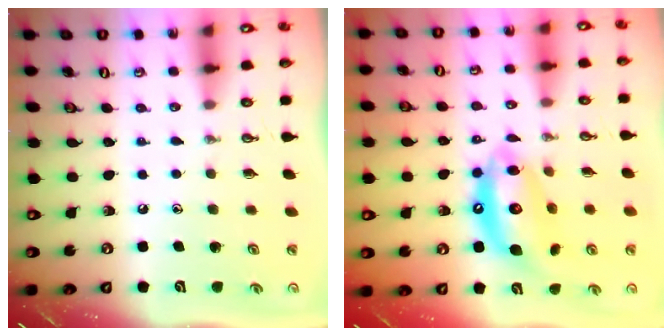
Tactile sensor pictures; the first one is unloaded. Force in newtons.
{"total": 14.6, "press": 14.5, "slide": 1.8}